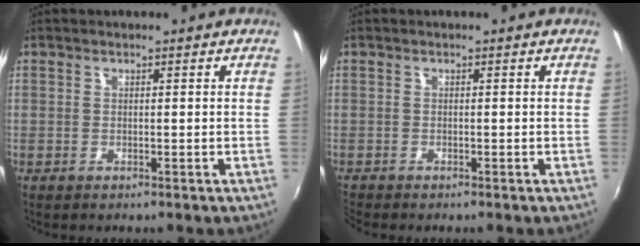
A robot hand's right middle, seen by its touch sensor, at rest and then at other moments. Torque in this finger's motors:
{"motor_torque": [0.04, -0.04, 0.00, 0.01]}